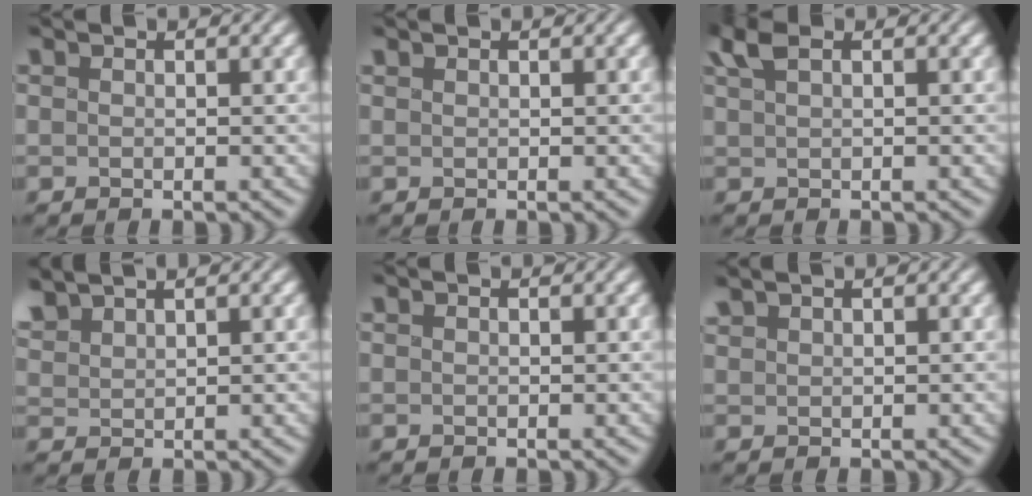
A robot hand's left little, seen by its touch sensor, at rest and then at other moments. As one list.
[{"total": 0.0}, {"total": 2.8, "force": [1.2, 1.3, 2.2], "torque": [-0.055, 0.014, 0.021]}, {"total": 2.7, "force": [2.1, 1.1, 1.3], "torque": [-0.039, 0.011, 0.043]}, {"total": 0.0}, {"total": 1.0, "force": [0.9, 0.2, 0.4], "torque": [-0.015, 0.009, 0.022]}]